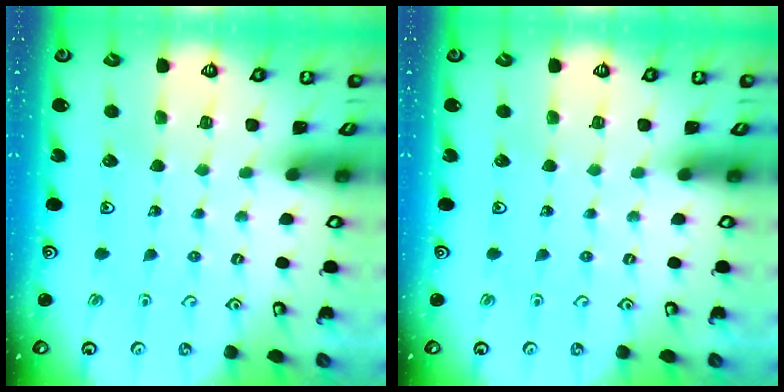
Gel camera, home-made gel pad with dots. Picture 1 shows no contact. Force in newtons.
{"total": 0.0}